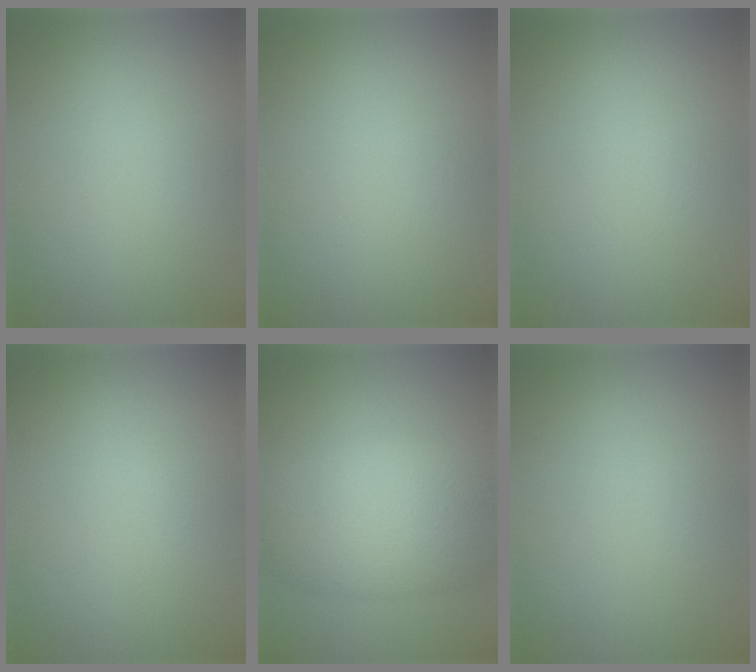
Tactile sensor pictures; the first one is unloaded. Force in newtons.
{"total": 0.0}
{"total": 0.0}
{"total": 0.0}
{"total": 8.5, "press": 8.5, "slide": 0.4}
{"total": 0.0}